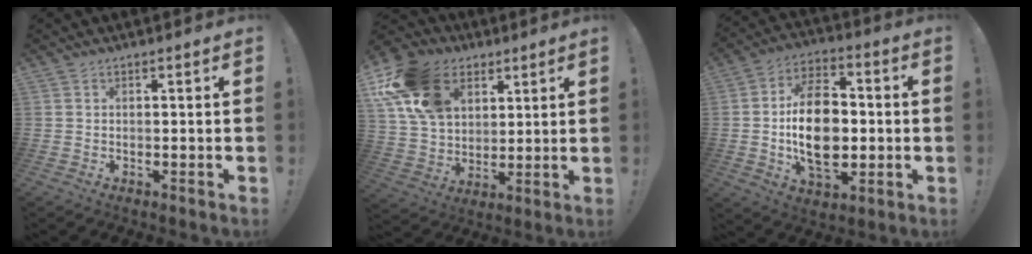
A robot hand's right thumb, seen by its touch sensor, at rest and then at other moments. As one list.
[{"total": 20.8, "force": [8.9, 14.9, 11.4], "torque": [-0.207, -0.028, 0.170]}, {"total": 19.1, "force": [-1.3, 12.6, 14.3], "torque": [-0.253, 0.005, -0.024]}]